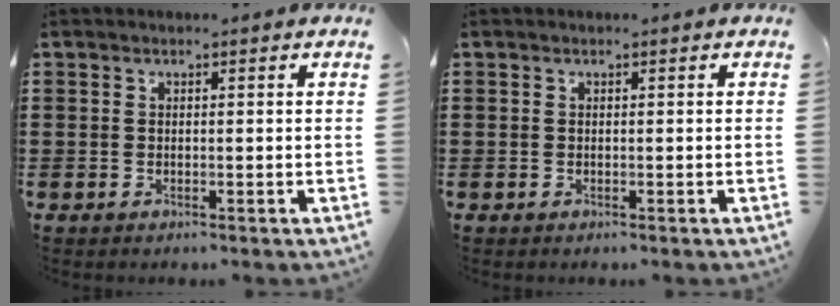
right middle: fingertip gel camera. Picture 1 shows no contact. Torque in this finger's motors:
{"motor_torque": [-0.04, 0.03, 0.02, 0.00]}